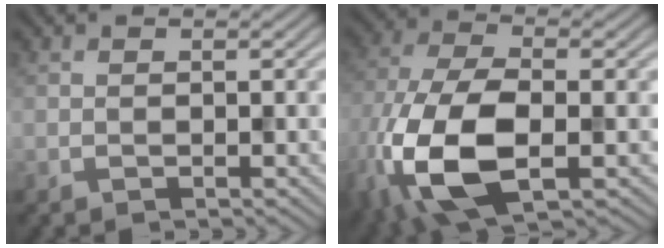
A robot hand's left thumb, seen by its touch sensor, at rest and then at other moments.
{"total": 15.7, "force": [-4.6, 8.1, 12.6], "torque": [-0.314, -0.035, -0.080]}